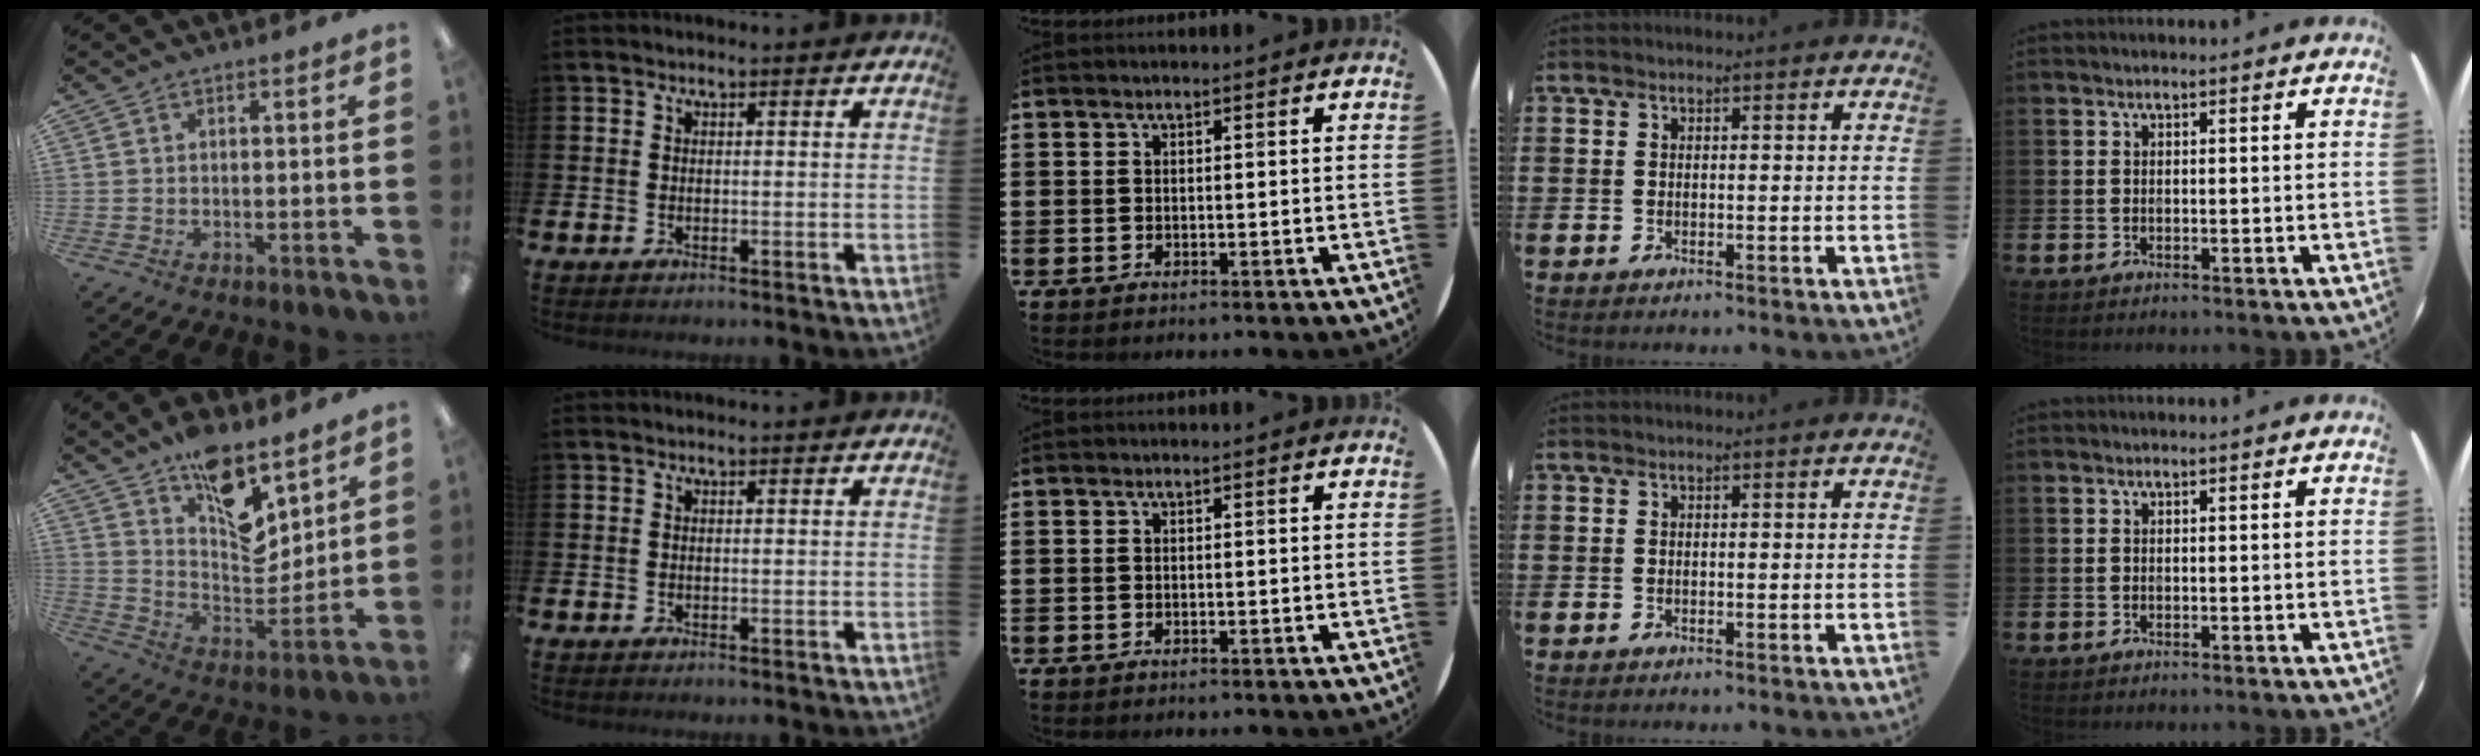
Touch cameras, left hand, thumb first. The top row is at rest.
{"thumb": {"total": 13.1, "force": [9.2, 5.4, 7.6], "torque": [-0.109, -0.069, 0.162]}}